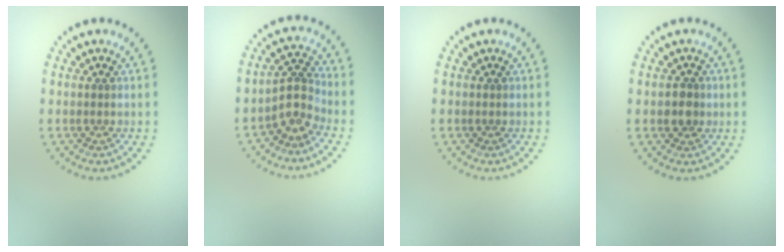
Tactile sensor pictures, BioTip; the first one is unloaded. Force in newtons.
{"total": 2.9, "press": 2.0, "slide": 2.0}
{"total": 0.0}
{"total": 1.9, "press": 1.7, "slide": 0.8}